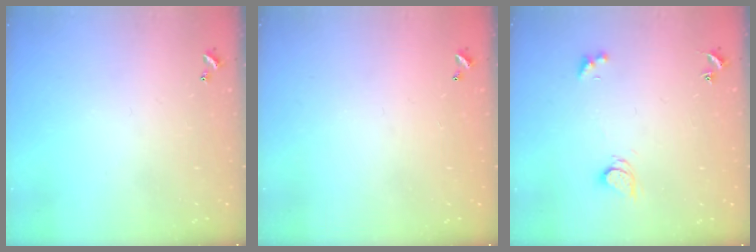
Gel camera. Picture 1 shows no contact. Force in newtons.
{"total": 2.8, "press": 2.8, "slide": 0.1}
{"total": 1.5, "press": 1.4, "slide": 0.4}